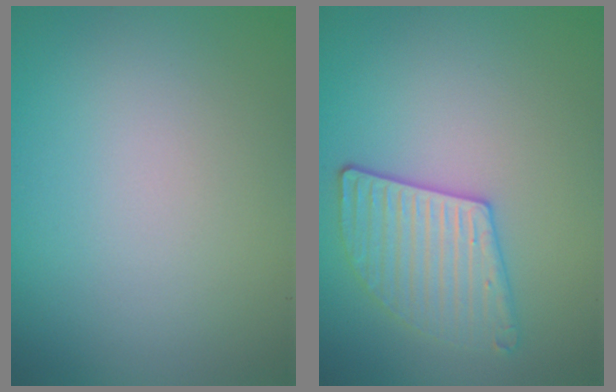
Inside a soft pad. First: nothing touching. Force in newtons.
{"total": 3.0, "press": 2.9, "slide": 0.4}